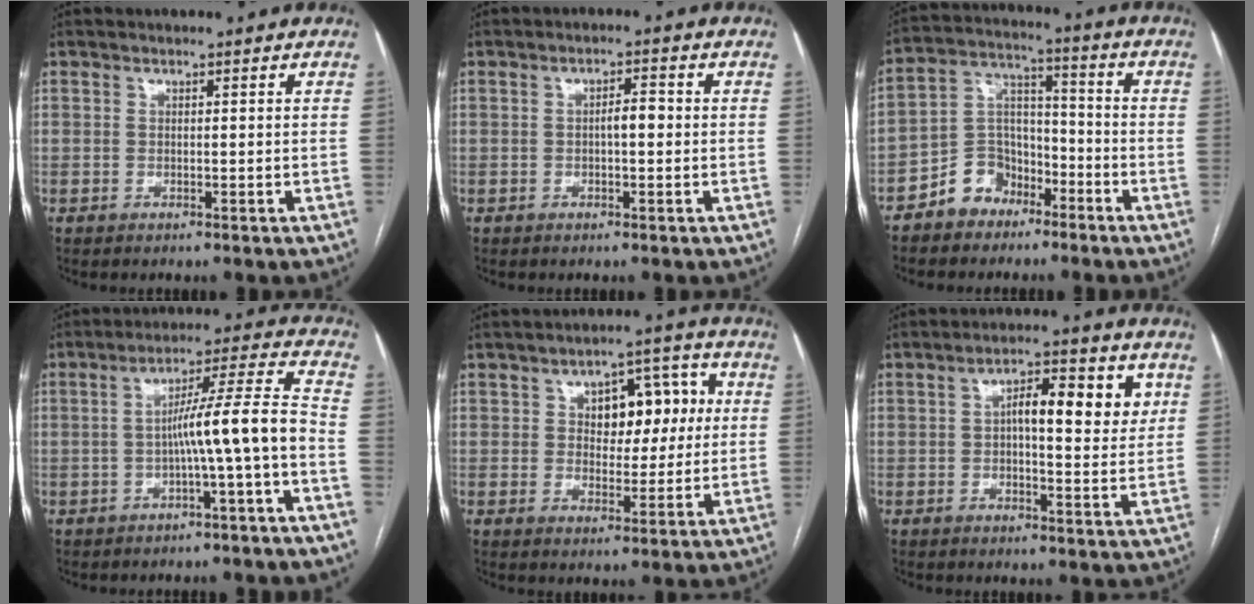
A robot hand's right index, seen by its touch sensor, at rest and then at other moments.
{"total": 2.5, "force": [-0.2, 0.8, 2.4], "torque": [-0.035, 0.006, -0.005]}
{"total": 8.4, "force": [-5.5, 6.0, 2.4], "torque": [-0.050, 0.027, -0.099]}
{"total": 9.4, "force": [-2.6, -0.9, 9.0], "torque": [-0.138, 0.029, -0.039]}
{"total": 9.0, "force": [2.0, 5.2, 7.1], "torque": [-0.085, 0.031, 0.033]}
{"total": 9.4, "force": [2.4, 3.1, 8.6], "torque": [-0.125, 0.018, 0.032]}